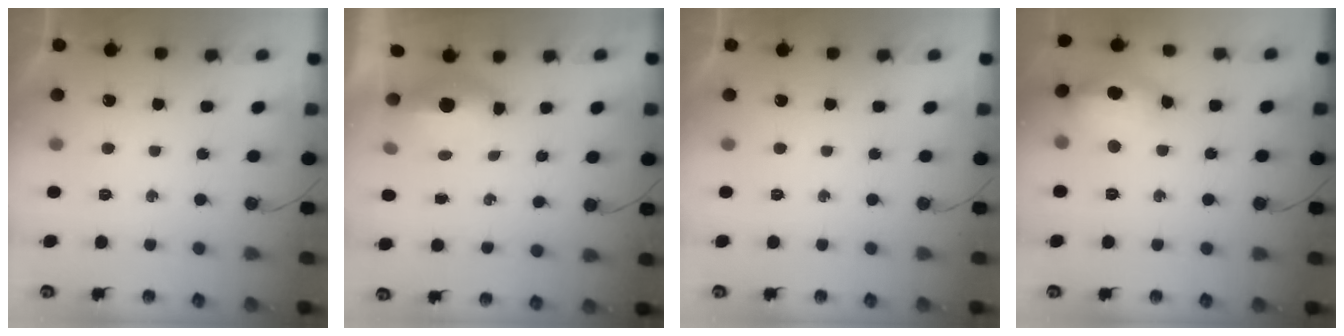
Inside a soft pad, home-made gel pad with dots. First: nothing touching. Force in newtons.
{"total": 6.0, "press": 5.8, "slide": 1.2}
{"total": 0.0}
{"total": 20.4, "press": 16.5, "slide": 12.0}